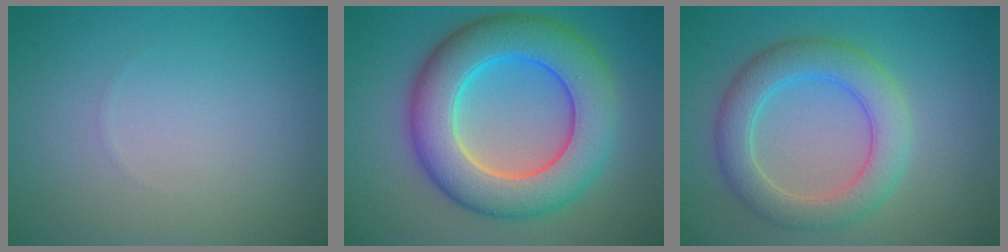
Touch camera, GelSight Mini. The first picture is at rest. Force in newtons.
{"total": 10.4, "press": 10.4, "slide": 0.2}
{"total": 5.3, "press": 5.2, "slide": 0.3}